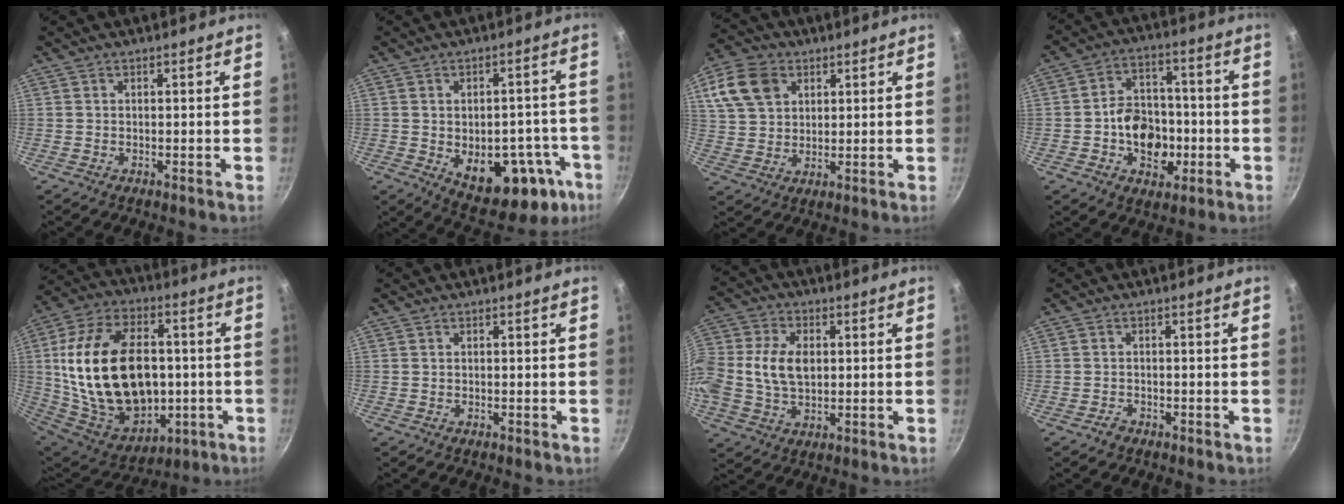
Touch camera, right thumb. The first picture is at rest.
{"total": 18.3, "force": [-6.2, 10.8, 13.4], "torque": [-0.123, 0.019, -0.065]}
{"total": 11.3, "force": [4.7, 8.2, 6.2], "torque": [-0.104, 0.000, 0.086]}
{"total": 12.5, "force": [-3.8, 9.7, 6.9], "torque": [-0.067, 0.042, -0.067]}
{"total": 30.6, "force": [0.3, 20.0, 23.2], "torque": [-0.403, 0.017, 0.027]}
{"total": 0.0}
{"total": 13.6, "force": [0.8, 9.5, 9.7], "torque": [-0.202, 0.028, 0.008]}
{"total": 1.5, "force": [-1.1, 0.9, 0.5], "torque": [-0.010, 0.014, -0.018]}